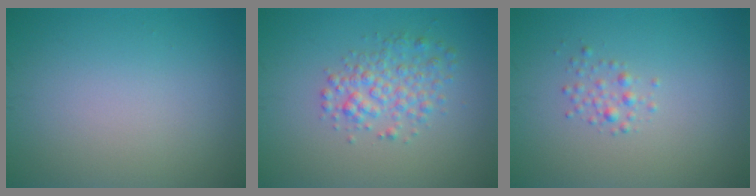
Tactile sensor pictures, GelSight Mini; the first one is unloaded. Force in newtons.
{"total": 3.1, "press": 3.1, "slide": 0.1}
{"total": 1.2, "press": 1.2, "slide": 0.1}